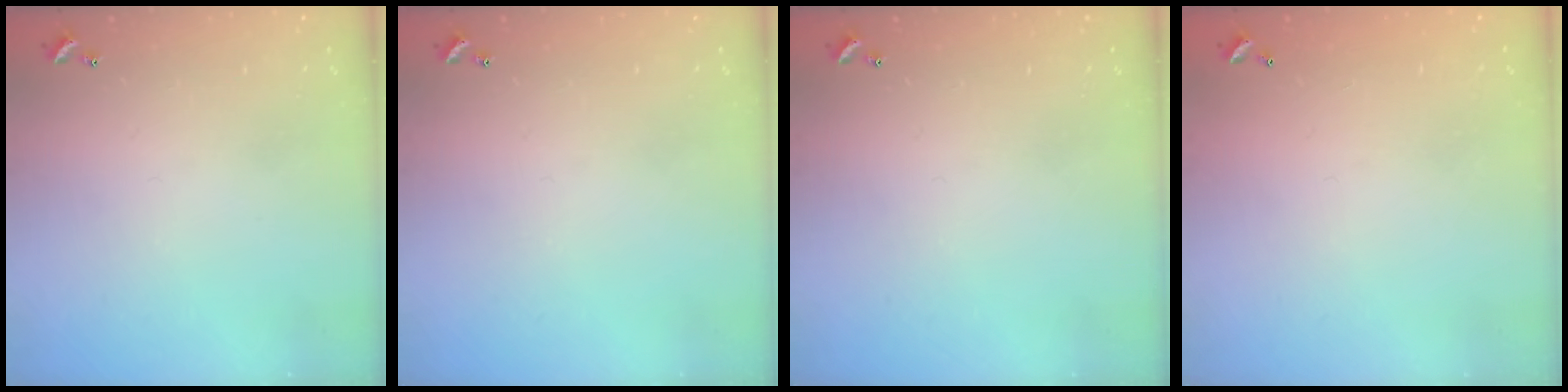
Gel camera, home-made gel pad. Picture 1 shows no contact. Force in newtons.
{"total": 0.0}
{"total": 0.0}
{"total": 2.9, "press": 2.9, "slide": 0.1}